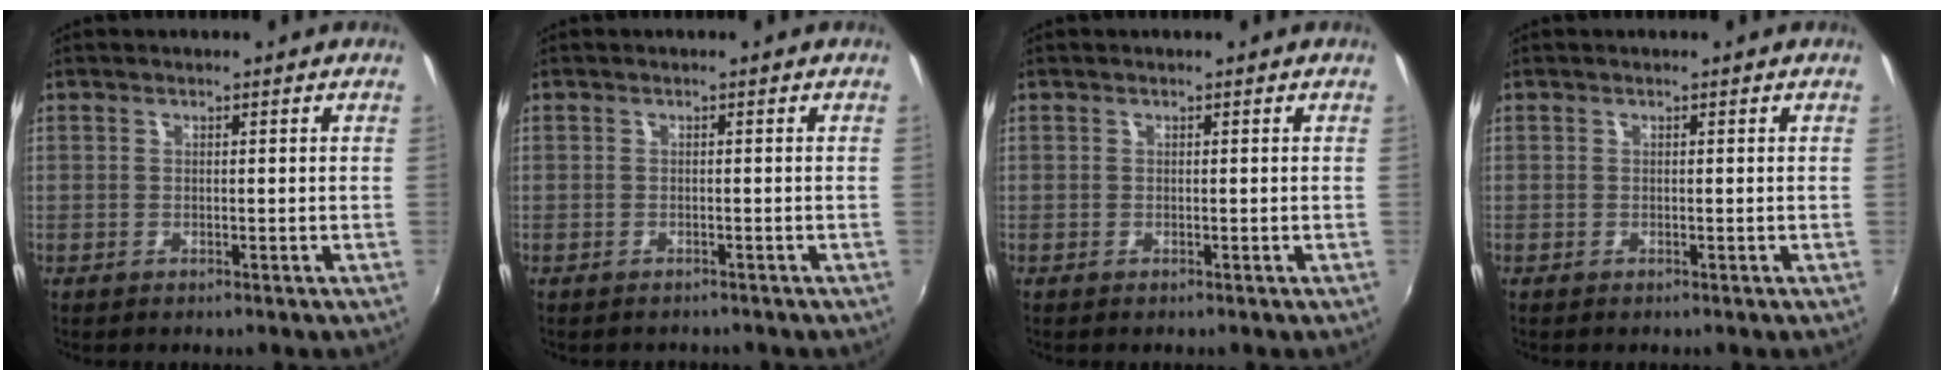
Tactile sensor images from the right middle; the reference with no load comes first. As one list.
[{"total": 1.3, "force": [-1.2, 0.3, 0.2], "torque": [-0.009, -0.004, -0.015]}, {"total": 0.0}, {"total": 0.0}]